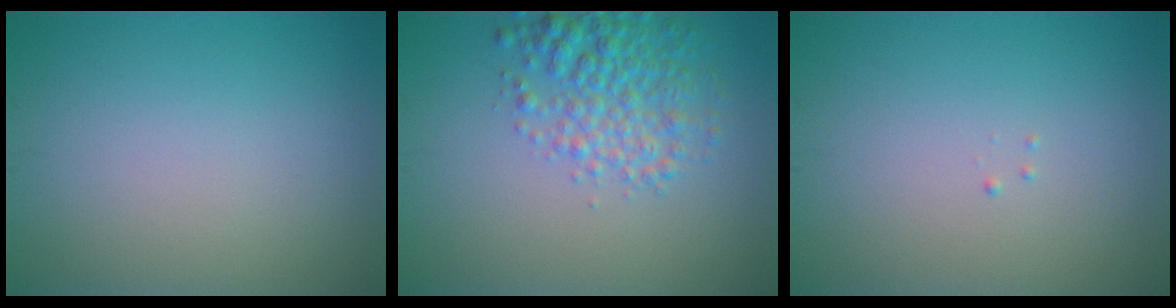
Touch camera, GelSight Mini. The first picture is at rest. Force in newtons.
{"total": 4.4, "press": 4.4, "slide": 0.2}
{"total": 0.0}